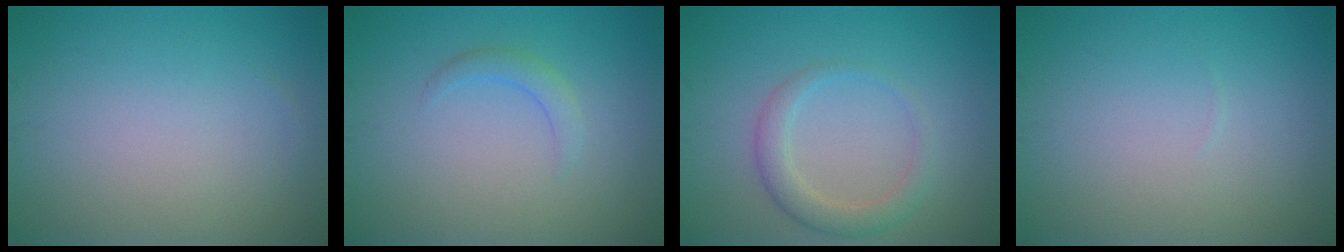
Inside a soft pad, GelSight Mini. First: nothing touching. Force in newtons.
{"total": 1.4, "press": 1.4, "slide": 0.0}
{"total": 2.6, "press": 2.6, "slide": 0.4}
{"total": 0.0}